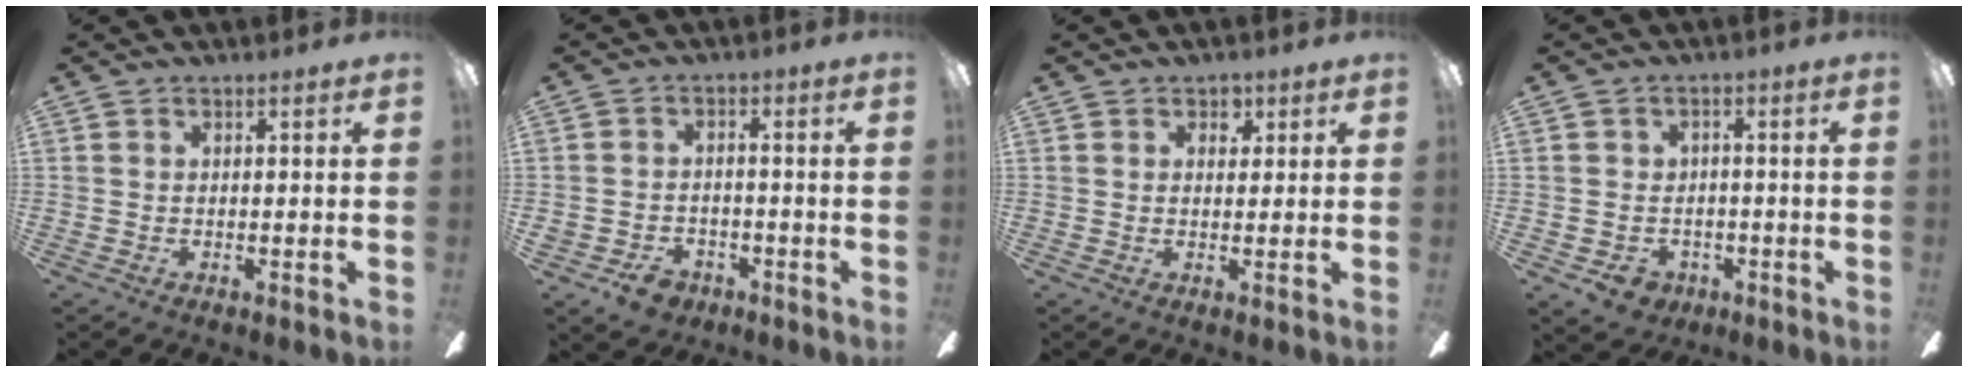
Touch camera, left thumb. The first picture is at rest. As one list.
[{"total": 6.0, "force": [-3.6, 4.5, 1.9], "torque": [-0.029, 0.026, -0.066]}, {"total": 2.8, "force": [1.6, 2.0, 1.3], "torque": [-0.003, -0.004, 0.024]}, {"total": 6.1, "force": [-2.5, 5.4, 1.6], "torque": [-0.043, 0.024, -0.046]}]